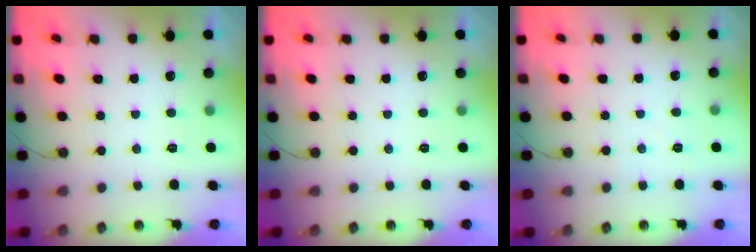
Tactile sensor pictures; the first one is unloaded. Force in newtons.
{"total": 0.0}
{"total": 5.1, "press": 5.0, "slide": 0.6}